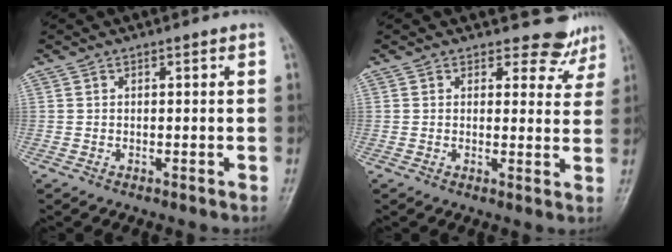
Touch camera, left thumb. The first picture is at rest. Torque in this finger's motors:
{"motor_torque": [-0.12, 0.13, -0.30, -0.32, -0.03]}